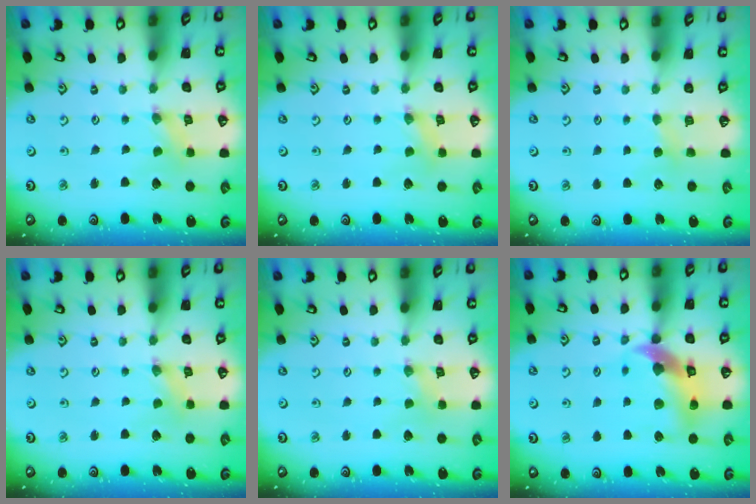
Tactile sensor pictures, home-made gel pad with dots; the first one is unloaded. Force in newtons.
{"total": 0.8, "press": 0.8, "slide": 0.3}
{"total": 2.3, "press": 2.2, "slide": 0.4}
{"total": 0.0}
{"total": 1.2, "press": 1.1, "slide": 0.3}
{"total": 12.6, "press": 12.5, "slide": 1.6}